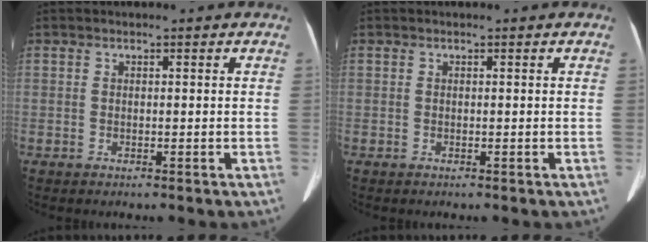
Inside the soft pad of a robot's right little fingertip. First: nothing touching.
{"total": 0.0}